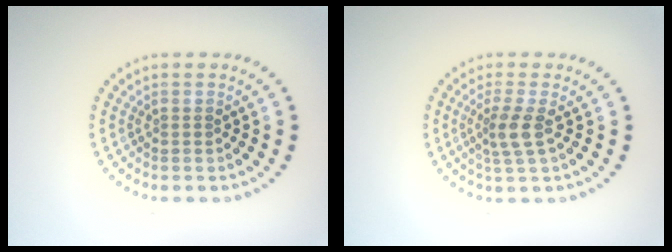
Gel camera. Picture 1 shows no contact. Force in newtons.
{"total": 2.5, "press": 1.9, "slide": 1.6}